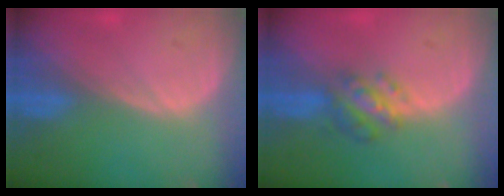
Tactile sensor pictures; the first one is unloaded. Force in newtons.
{"total": 4.7, "press": 4.7, "slide": 0.4}